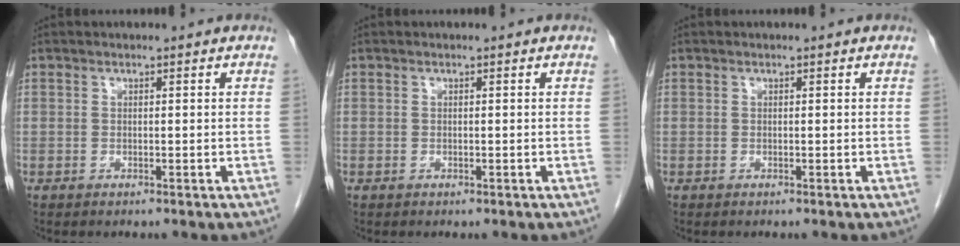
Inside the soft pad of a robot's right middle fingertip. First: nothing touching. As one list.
[{"total": 0.0}, {"total": 0.0}]